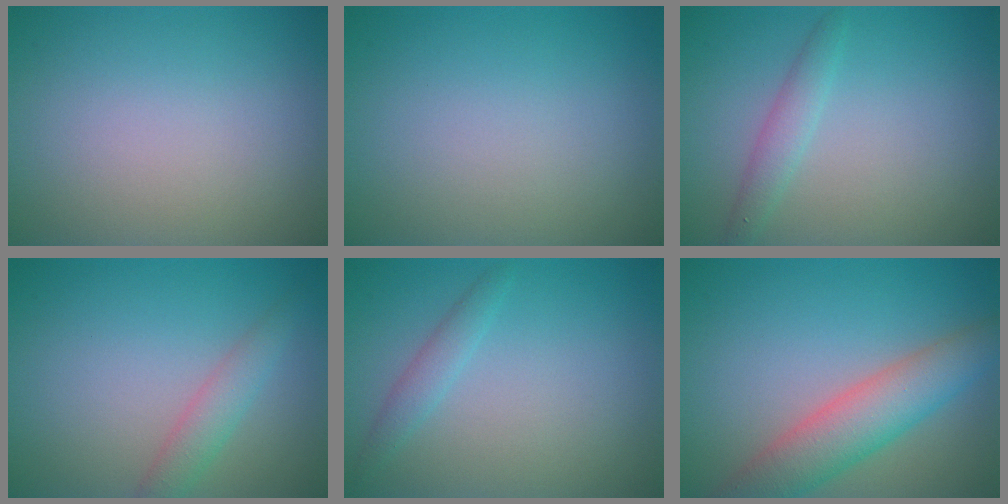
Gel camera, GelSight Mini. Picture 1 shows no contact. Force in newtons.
{"total": 0.0}
{"total": 1.8, "press": 1.8, "slide": 0.0}
{"total": 2.3, "press": 2.3, "slide": 0.0}
{"total": 1.5, "press": 1.5, "slide": 0.0}
{"total": 5.9, "press": 5.9, "slide": 0.2}